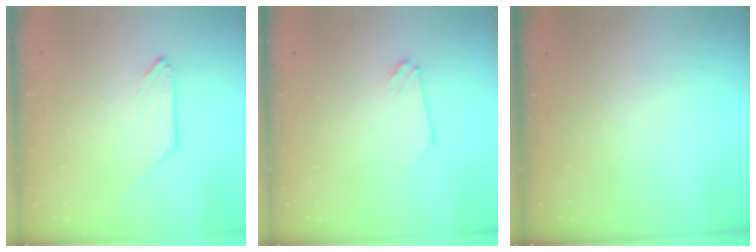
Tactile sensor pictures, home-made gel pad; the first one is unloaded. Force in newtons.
{"total": 0.0}
{"total": 0.0}